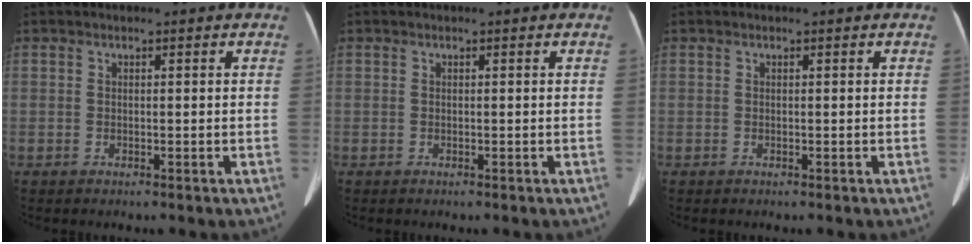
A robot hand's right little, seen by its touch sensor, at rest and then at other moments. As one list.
[{"total": 0.0}, {"total": 0.0}]